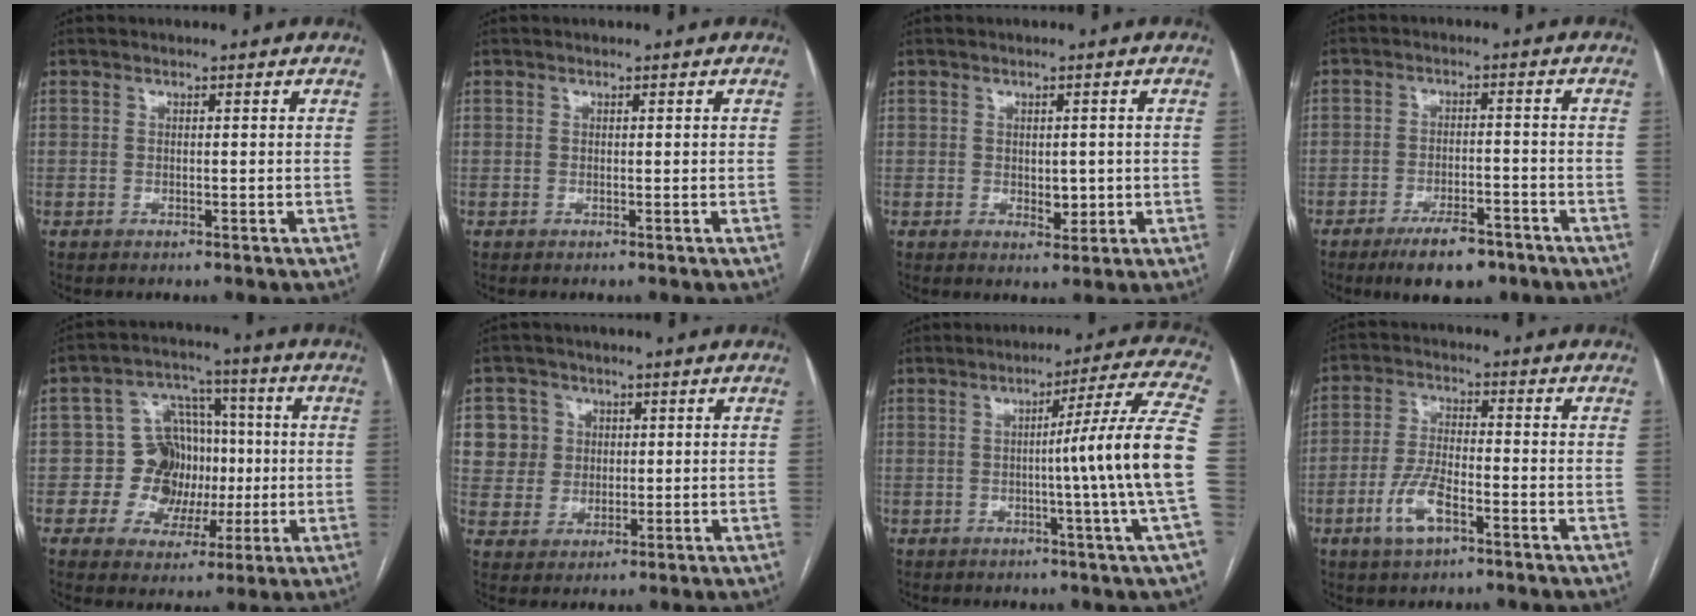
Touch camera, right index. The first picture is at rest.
{"total": 0.0}
{"total": 3.0, "force": [-0.1, 1.9, 2.4], "torque": [-0.031, -0.001, 0.006]}
{"total": 7.7, "force": [-5.5, 2.8, 4.6], "torque": [-0.073, -0.002, -0.085]}
{"total": 10.4, "force": [-0.4, 9.3, 4.6], "torque": [-0.061, 0.042, 0.005]}
{"total": 7.1, "force": [2.1, 6.8, 0.6], "torque": [-0.009, 0.019, 0.046]}
{"total": 13.2, "force": [-1.3, -3.2, 12.7], "torque": [-0.164, -0.004, -0.020]}
{"total": 6.9, "force": [-3.5, 2.3, 5.5], "torque": [-0.118, 0.000, -0.064]}